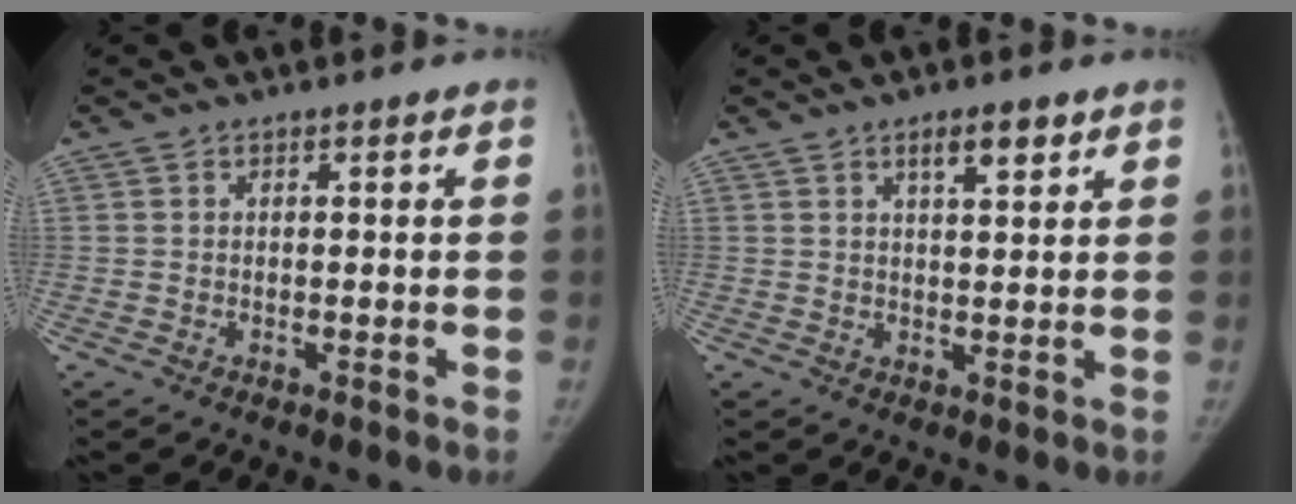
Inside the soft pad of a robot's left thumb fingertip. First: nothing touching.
{"total": 4.4, "force": [2.7, 1.4, 3.2], "torque": [-0.040, -0.016, 0.043]}